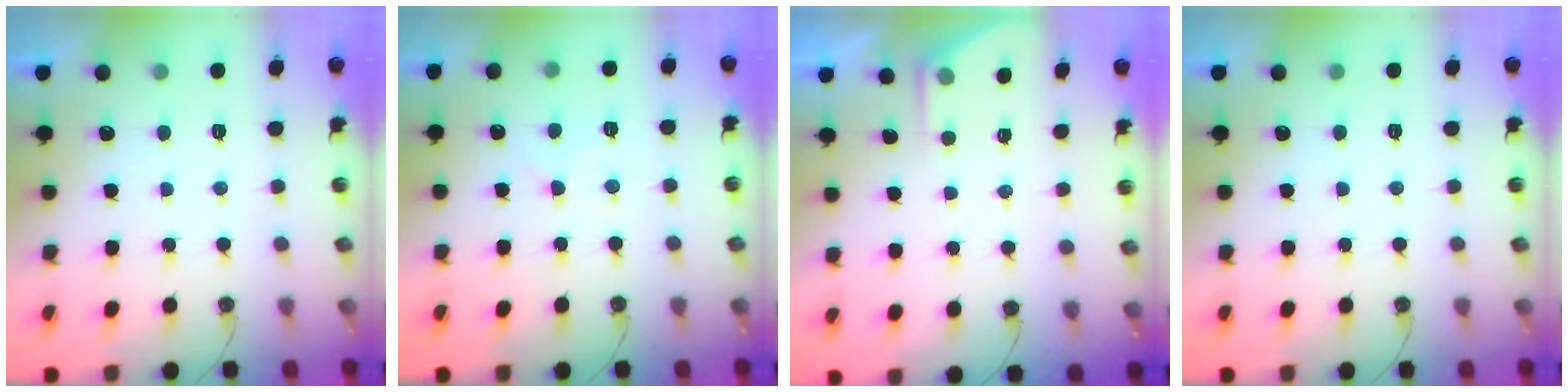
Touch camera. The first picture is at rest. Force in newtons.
{"total": 7.1, "press": 7.1, "slide": 0.6}
{"total": 2.7, "press": 2.7, "slide": 0.3}
{"total": 2.6, "press": 2.6, "slide": 0.5}